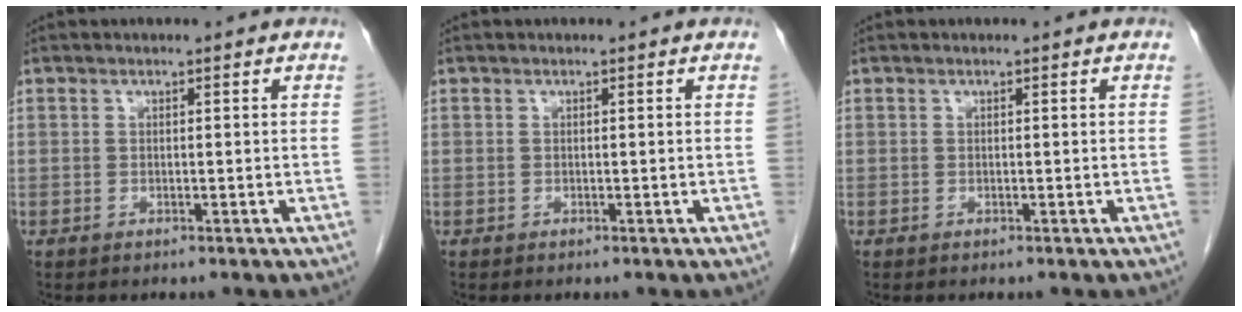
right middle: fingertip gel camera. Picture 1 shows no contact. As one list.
[{"total": 0.0}, {"total": 0.0}]